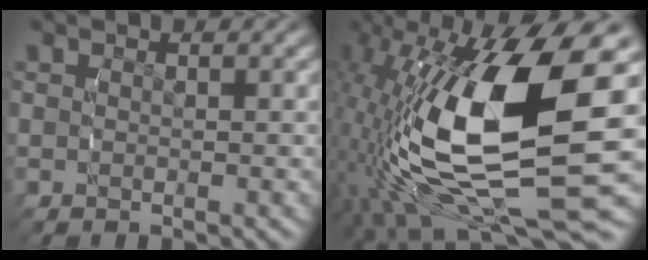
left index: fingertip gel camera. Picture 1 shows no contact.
{"total": 16.0, "force": [-2.1, 6.9, 14.3], "torque": [-0.266, -0.019, -0.008]}